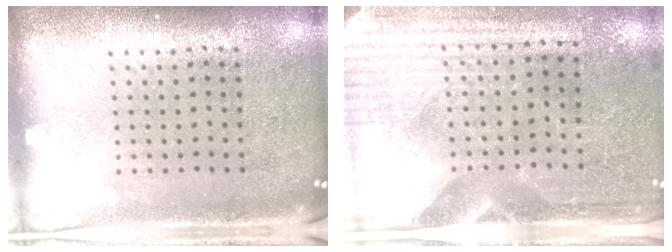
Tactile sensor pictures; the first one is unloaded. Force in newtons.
{"total": 3.6, "press": 3.2, "slide": 1.5}